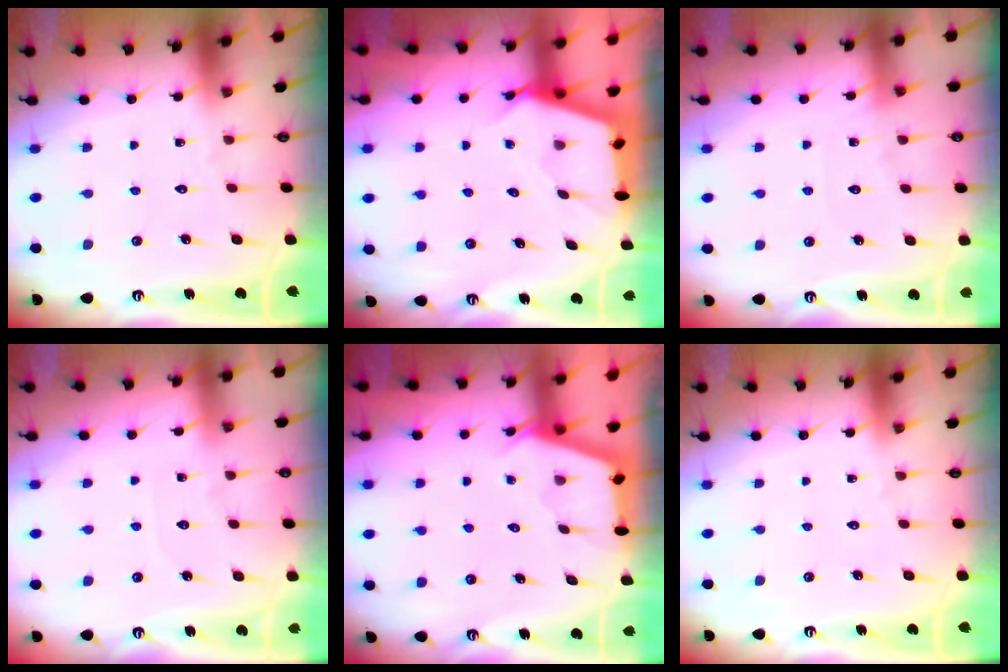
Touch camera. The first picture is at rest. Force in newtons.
{"total": 2.8, "press": 2.8, "slide": 0.3}
{"total": 5.2, "press": 5.1, "slide": 0.6}
{"total": 2.4, "press": 2.4, "slide": 0.3}
{"total": 2.9, "press": 2.9, "slide": 0.4}
{"total": 0.0}